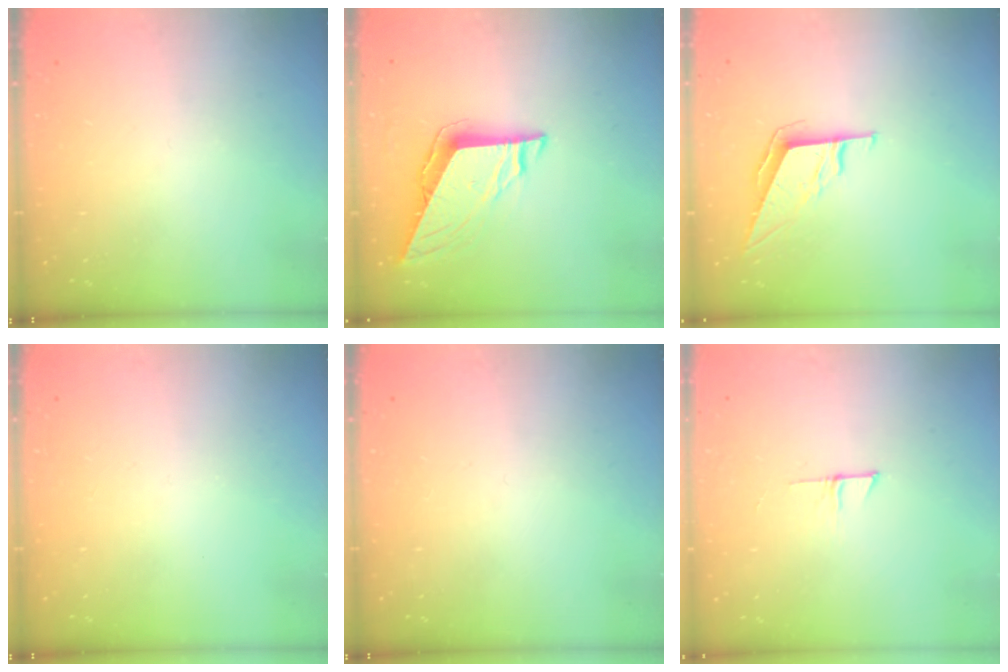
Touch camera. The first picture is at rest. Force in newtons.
{"total": 8.3, "press": 8.2, "slide": 1.5}
{"total": 7.4, "press": 7.1, "slide": 2.2}
{"total": 0.0}
{"total": 0.0}
{"total": 4.0, "press": 4.0, "slide": 0.4}